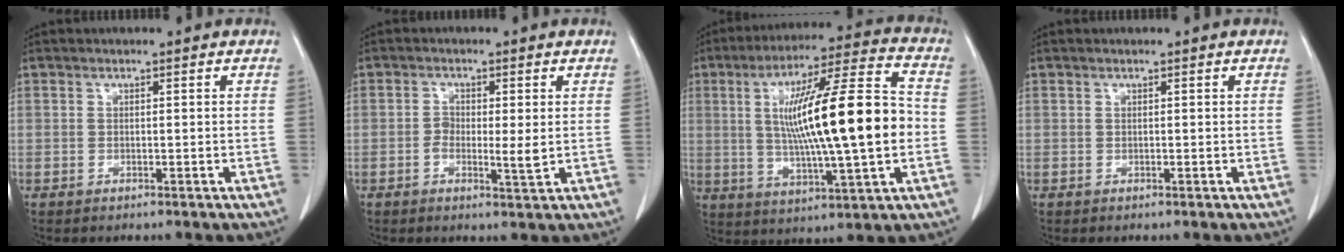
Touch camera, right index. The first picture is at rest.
{"total": 3.7, "force": [-0.4, 1.1, 3.5], "torque": [-0.060, -0.002, -0.008]}
{"total": 20.2, "force": [0.3, 1.5, 20.1], "torque": [-0.336, 0.014, 0.000]}
{"total": 0.0}